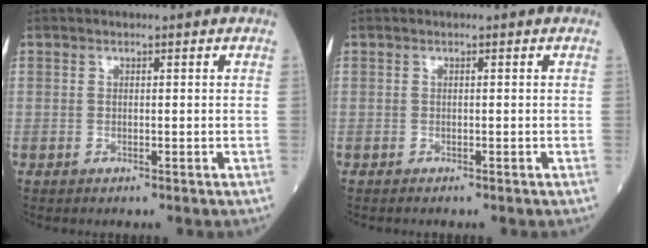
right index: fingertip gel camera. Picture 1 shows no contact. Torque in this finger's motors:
{"motor_torque": [0.02, -0.05, 0.06, 0.02]}